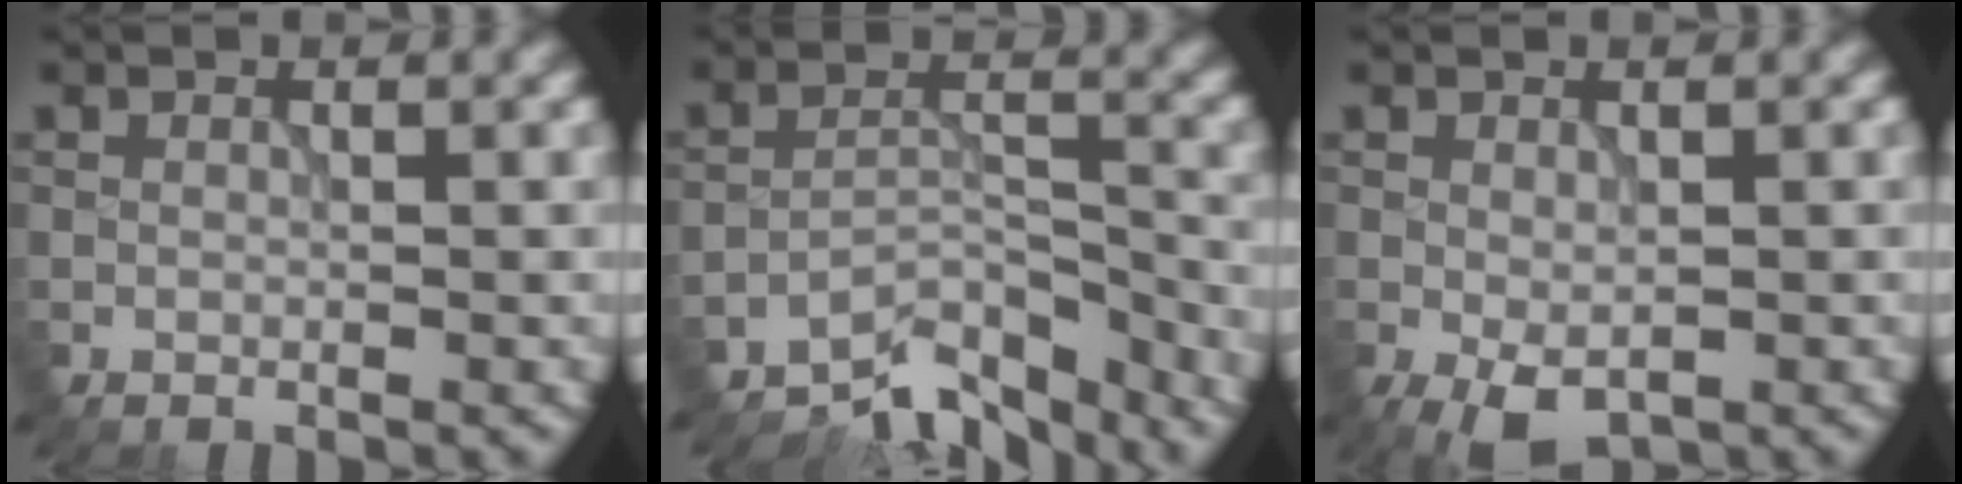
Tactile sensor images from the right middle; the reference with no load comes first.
{"total": 7.0, "force": [-6.4, 1.8, 2.3], "torque": [-0.027, -0.007, -0.111]}
{"total": 2.8, "force": [-1.0, 1.4, 2.2], "torque": [-0.042, -0.011, -0.013]}